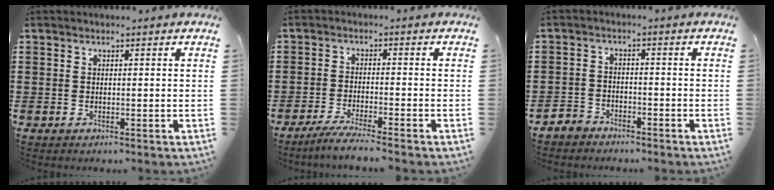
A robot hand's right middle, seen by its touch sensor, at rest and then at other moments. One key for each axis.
{"total": 3.8, "fx": -3.4, "fy": -0.2, "fz": 1.6, "tx": -0.034, "ty": -0.008, "tz": -0.067}
{"total": 2.9, "fx": -2.8, "fy": 1.0, "fz": -0.1, "tx": -0.007, "ty": 0.002, "tz": -0.061}